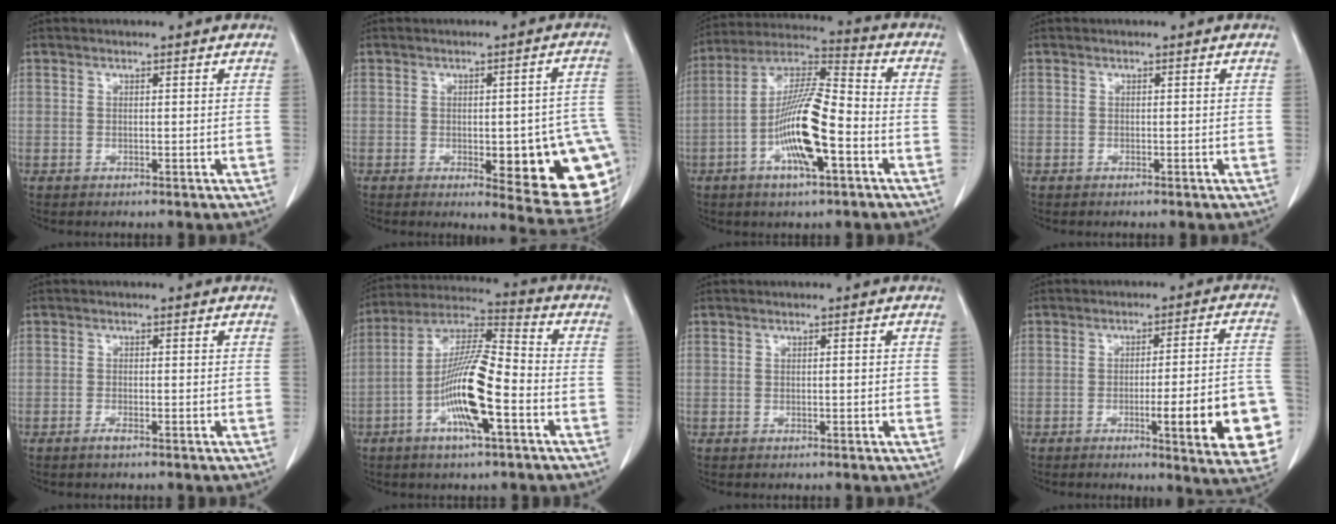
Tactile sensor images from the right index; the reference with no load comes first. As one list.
[{"total": 16.8, "force": [-4.3, 4.1, 15.8], "torque": [-0.115, 0.013, -0.030]}, {"total": 14.2, "force": [-4.3, 2.5, 13.3], "torque": [-0.256, 0.004, -0.080]}, {"total": 0.0}, {"total": 1.1, "force": [-0.8, 0.1, 0.7], "torque": [-0.015, -0.001, -0.014]}, {"total": 13.8, "force": [-4.4, 1.9, 13.0], "torque": [-0.251, 0.005, -0.083]}, {"total": 0.9, "force": [0.0, 0.2, 0.9], "torque": [-0.013, 0.000, 0.001]}, {"total": 15.4, "force": [-4.8, 1.5, 14.5], "torque": [-0.124, 0.008, -0.051]}]